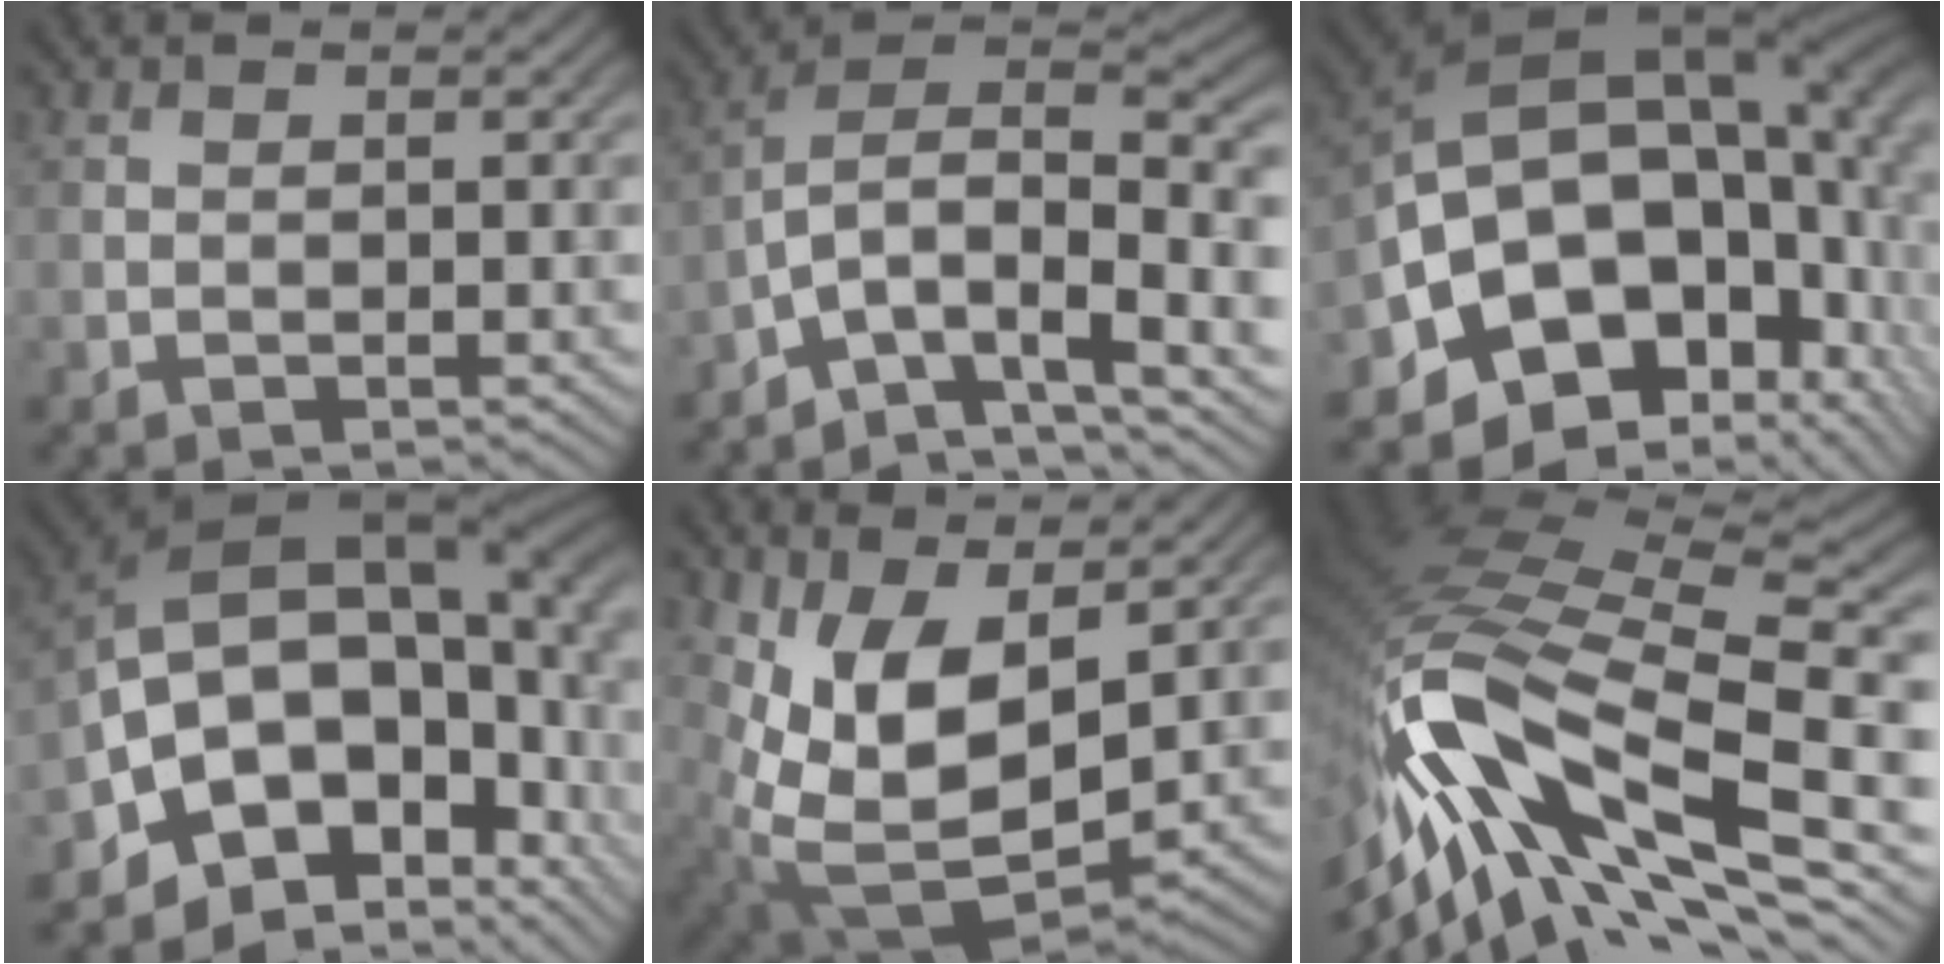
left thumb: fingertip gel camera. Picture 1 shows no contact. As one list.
[{"total": 11.6, "force": [-5.3, 5.2, 8.9], "torque": [-0.150, -0.004, -0.111]}, {"total": 18.4, "force": [-4.7, 12.9, 12.2], "torque": [-0.187, -0.023, -0.058]}, {"total": 18.2, "force": [-3.2, 12.3, 13.1], "torque": [-0.194, -0.038, -0.015]}, {"total": 11.2, "force": [3.9, 5.8, 8.8], "torque": [-0.186, -0.019, 0.081]}, {"total": 18.0, "force": [-6.8, 7.8, 14.8], "torque": [-0.313, -0.005, -0.125]}]